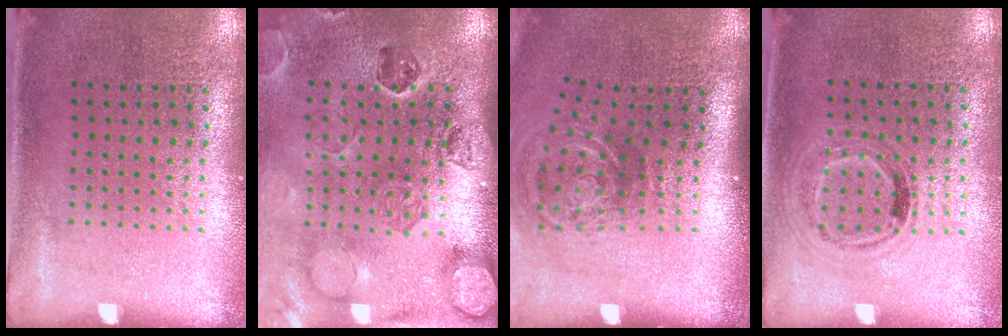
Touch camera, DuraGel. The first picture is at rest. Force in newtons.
{"total": 2.9, "press": 2.7, "slide": 0.9}
{"total": 2.2, "press": 1.4, "slide": 1.7}
{"total": 0.9, "press": 0.9, "slide": 0.3}